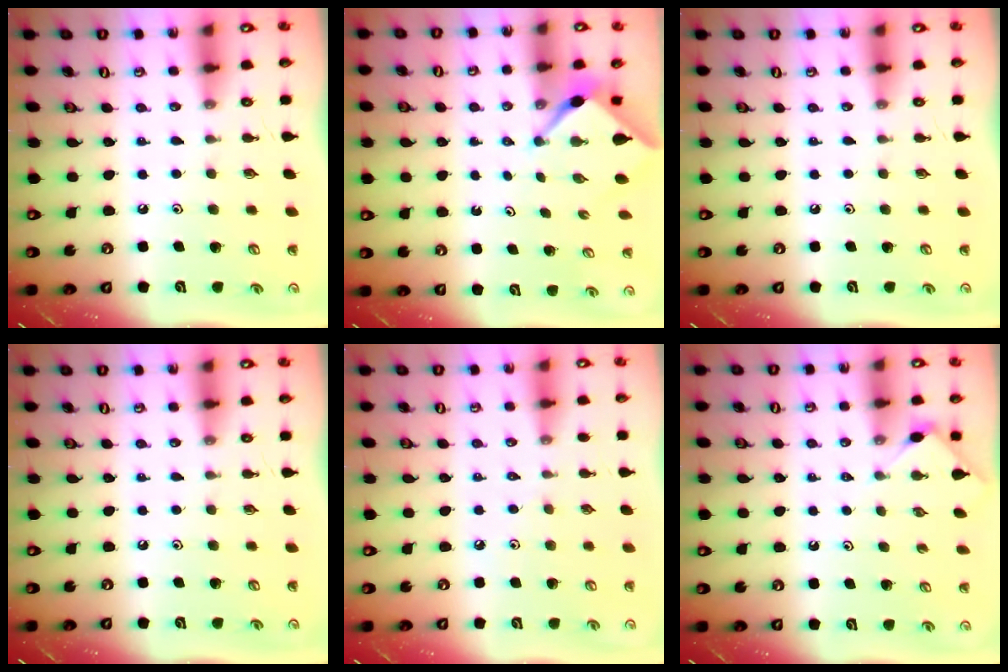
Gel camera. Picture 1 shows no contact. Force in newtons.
{"total": 2.2, "press": 2.2, "slide": 0.3}
{"total": 0.0}
{"total": 0.0}
{"total": 4.1, "press": 4.0, "slide": 0.7}
{"total": 4.1, "press": 4.1, "slide": 0.7}